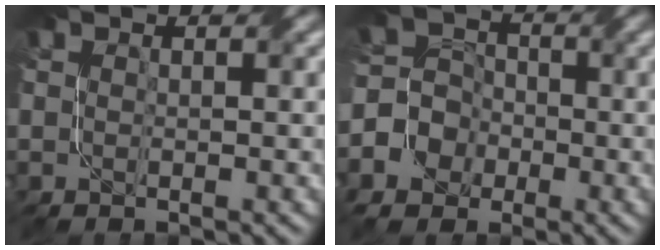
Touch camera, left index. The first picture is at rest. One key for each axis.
{"total": 6.7, "fx": -3.3, "fy": 5.6, "fz": 1.5, "tx": -0.029, "ty": 0.004, "tz": -0.088}